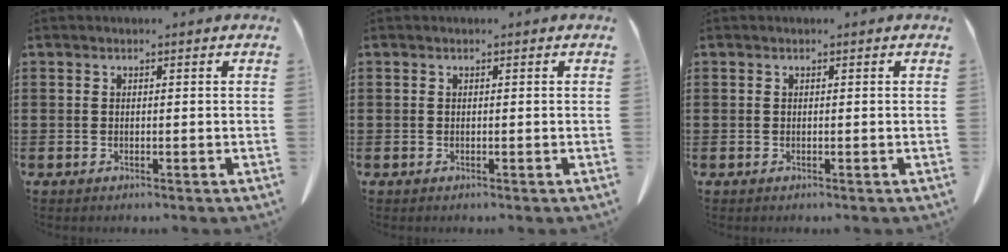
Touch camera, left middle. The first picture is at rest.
{"total": 0.0}
{"total": 0.0}